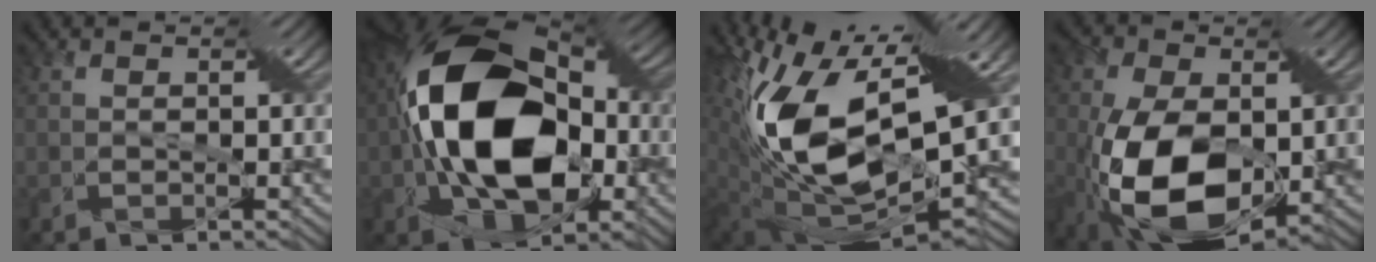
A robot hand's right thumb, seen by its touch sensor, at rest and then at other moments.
{"total": 17.8, "force": [-0.5, 10.8, 14.1], "torque": [-0.296, -0.001, -0.015]}
{"total": 15.3, "force": [3.5, 7.1, 13.1], "torque": [-0.284, -0.010, 0.068]}
{"total": 14.8, "force": [-3.0, 8.4, 11.8], "torque": [-0.239, -0.033, -0.049]}